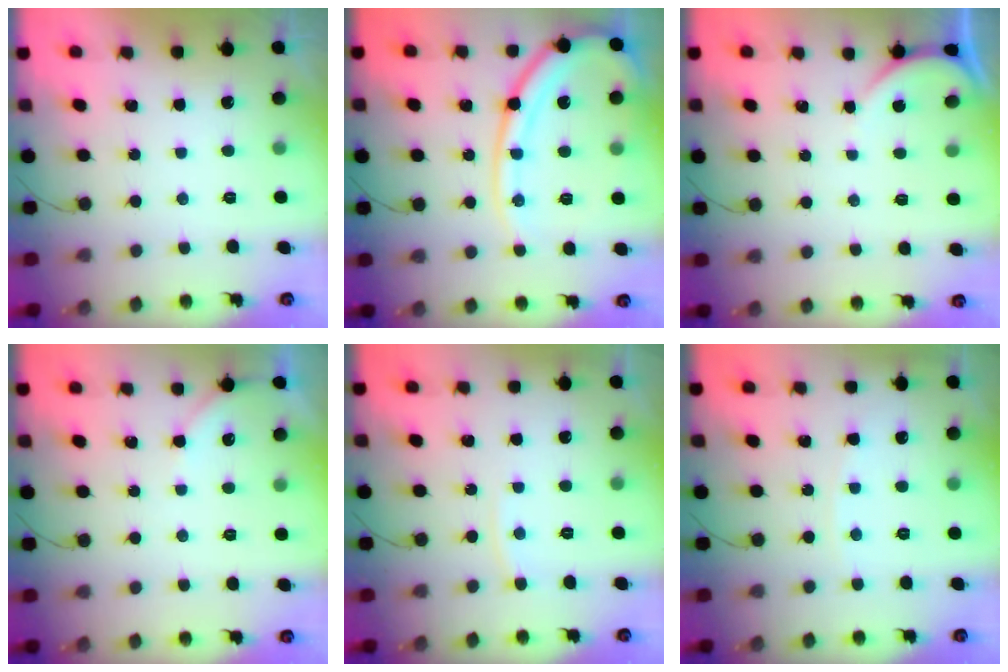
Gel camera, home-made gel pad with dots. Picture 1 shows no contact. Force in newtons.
{"total": 15.7, "press": 15.6, "slide": 1.6}
{"total": 2.8, "press": 2.8, "slide": 0.3}
{"total": 2.9, "press": 2.9, "slide": 0.4}
{"total": 4.6, "press": 4.5, "slide": 0.7}
{"total": 3.8, "press": 3.8, "slide": 0.4}